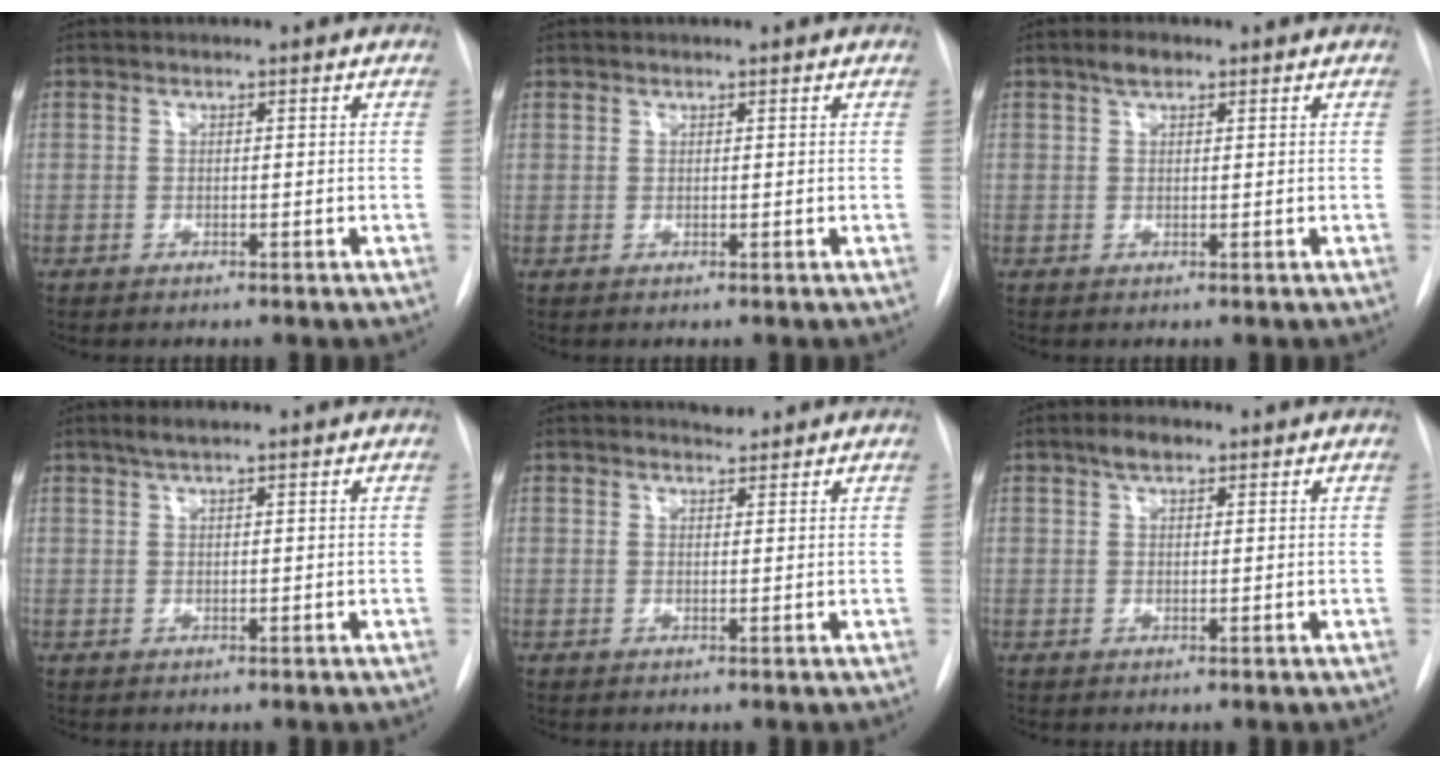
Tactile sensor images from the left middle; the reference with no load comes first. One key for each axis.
{"total": 0.6, "fx": 0.5, "fy": 0.4, "fz": 0.0, "tx": 0.000, "ty": -0.002, "tz": 0.006}
{"total": 1.9, "fx": 1.3, "fy": 0.8, "fz": 1.1, "tx": -0.023, "ty": 0.006, "tz": 0.023}
{"total": 2.0, "fx": 1.5, "fy": 0.0, "fz": 1.3, "tx": -0.031, "ty": 0.005, "tz": 0.028}
{"total": 1.3, "fx": 1.3, "fy": 0.3, "fz": 0.1, "tx": -0.007, "ty": -0.003, "tz": 0.020}
{"total": 2.3, "fx": 1.6, "fy": 1.1, "fz": 1.4, "tx": -0.029, "ty": 0.006, "tz": 0.028}